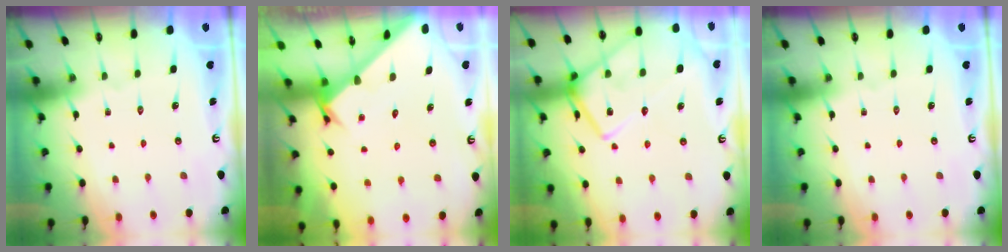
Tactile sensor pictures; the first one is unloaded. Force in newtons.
{"total": 2.6, "press": 2.6, "slide": 0.3}
{"total": 19.2, "press": 19.2, "slide": 1.2}
{"total": 0.0}